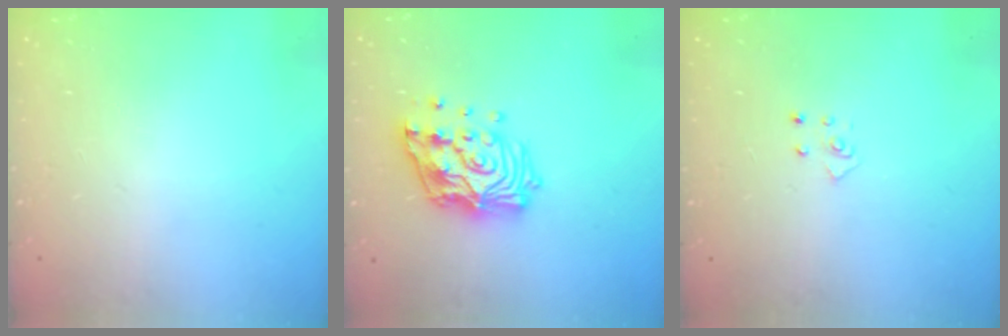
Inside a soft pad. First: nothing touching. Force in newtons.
{"total": 16.1, "press": 16.0, "slide": 2.3}
{"total": 4.2, "press": 4.2, "slide": 0.3}